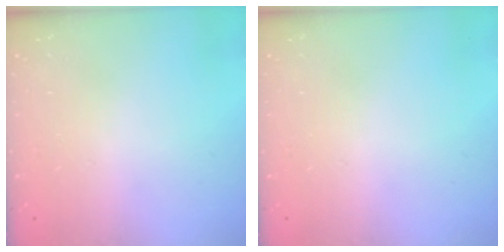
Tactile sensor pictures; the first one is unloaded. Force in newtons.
{"total": 0.0}